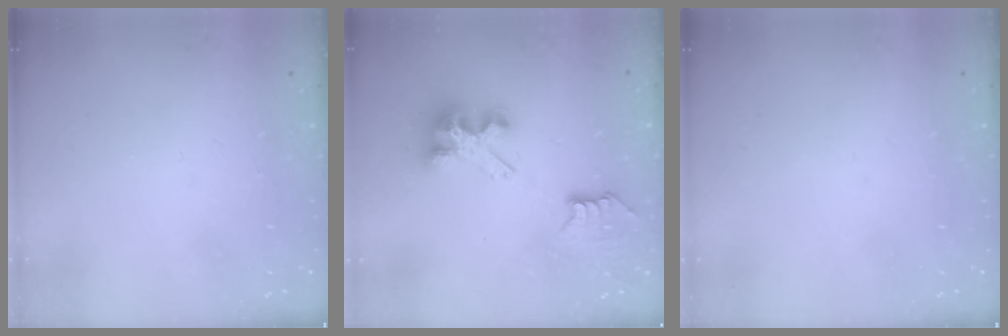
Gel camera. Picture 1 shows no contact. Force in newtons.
{"total": 7.3, "press": 7.3, "slide": 0.2}
{"total": 0.0}